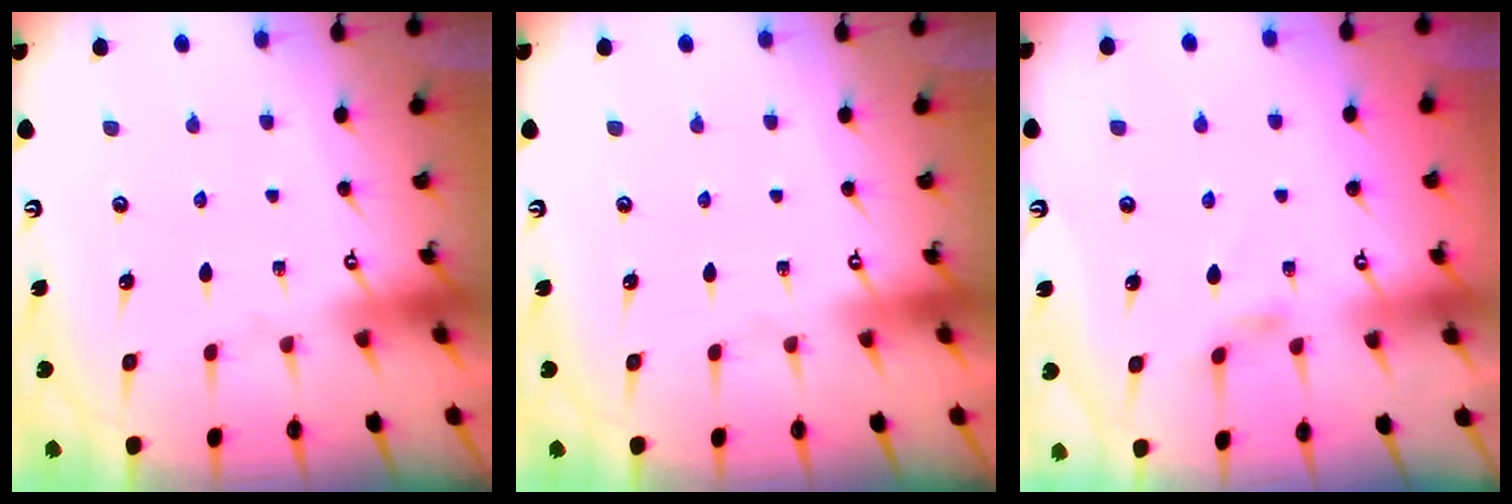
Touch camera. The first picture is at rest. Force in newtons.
{"total": 0.0}
{"total": 2.9, "press": 2.8, "slide": 0.4}